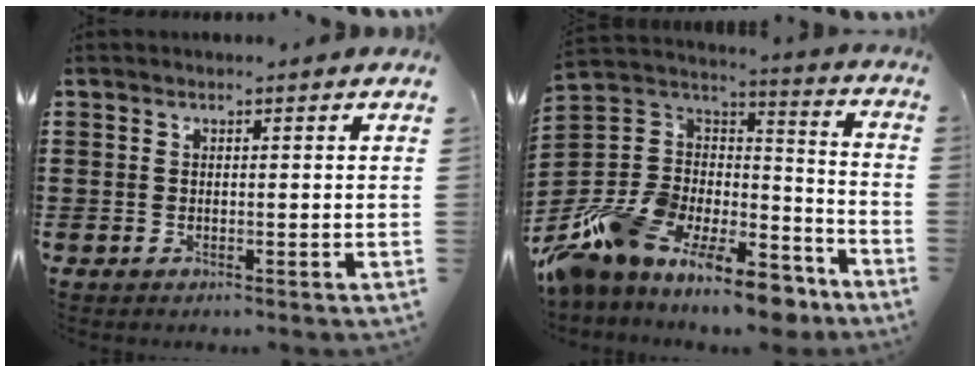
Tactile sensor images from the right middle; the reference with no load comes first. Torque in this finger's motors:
{"motor_torque": [2.14, 0.00, 1.05, 0.21]}